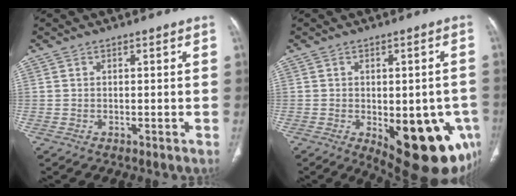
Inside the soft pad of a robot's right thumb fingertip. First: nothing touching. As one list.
[{"total": 19.1, "force": [-6.7, 8.7, 15.7], "torque": [-0.139, 0.000, -0.066]}]